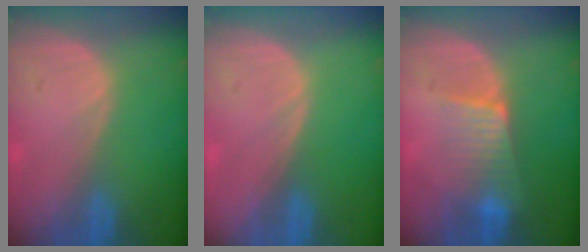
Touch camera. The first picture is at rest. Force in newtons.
{"total": 0.0}
{"total": 6.5, "press": 5.8, "slide": 3.1}